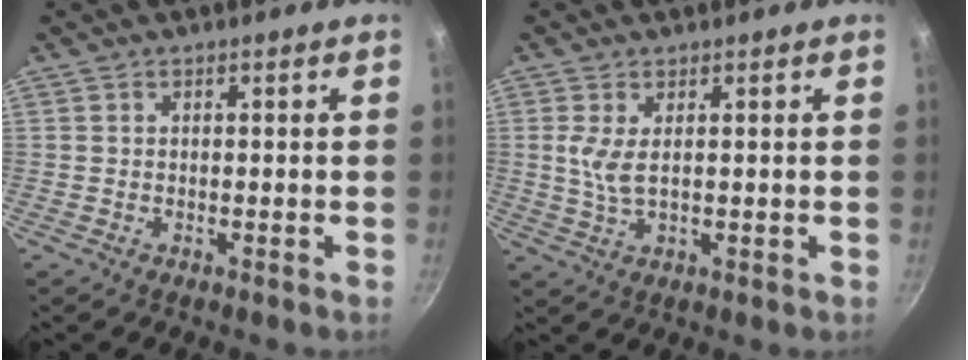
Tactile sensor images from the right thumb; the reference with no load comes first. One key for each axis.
{"total": 4.2, "fx": 0.9, "fy": 1.6, "fz": 3.8, "tx": -0.082, "ty": -0.004, "tz": 0.023}